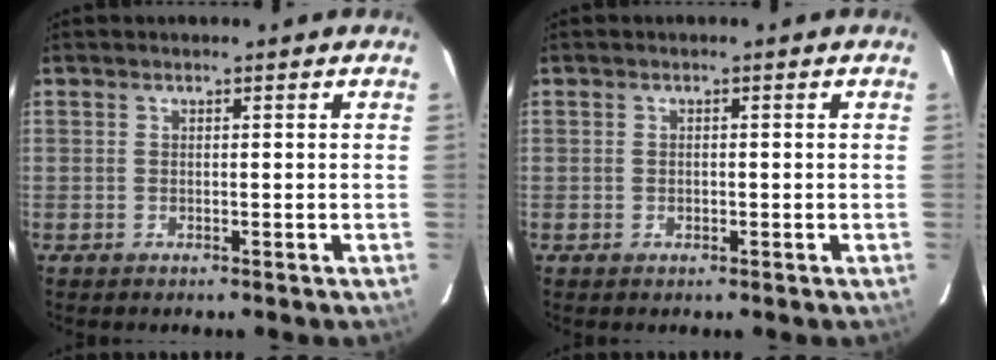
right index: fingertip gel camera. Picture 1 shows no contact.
{"total": 0.8, "force": [-0.2, 0.8, 0.2], "torque": [-0.001, 0.000, -0.002]}